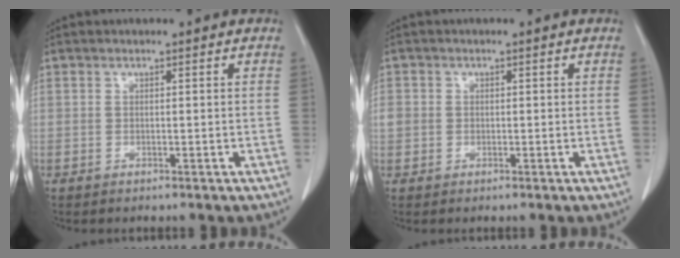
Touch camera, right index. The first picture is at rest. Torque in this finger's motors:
{"motor_torque": [0.12, 0.13, 0.12, 0.04]}